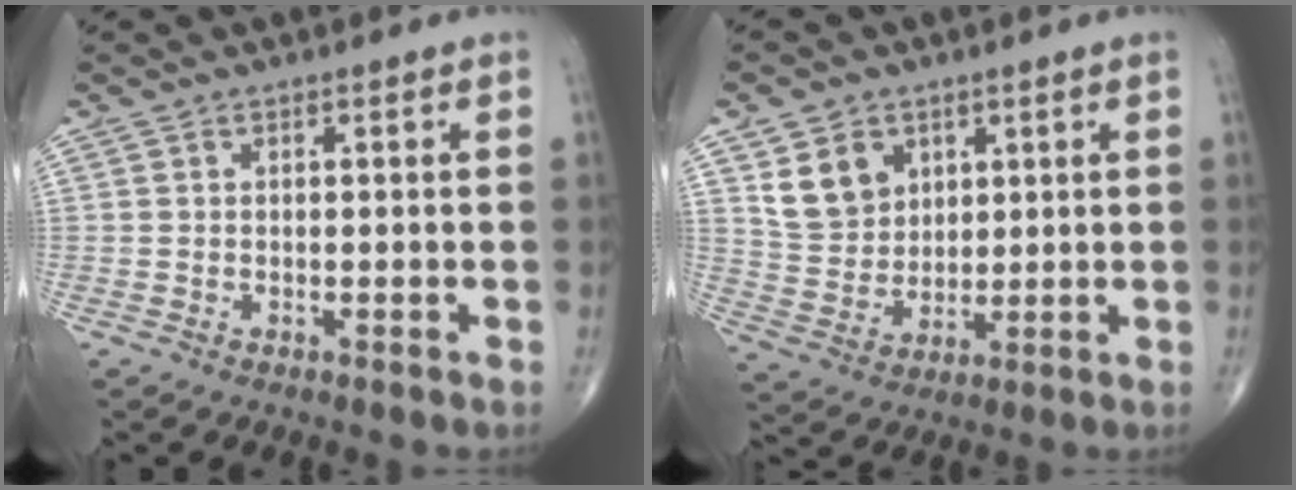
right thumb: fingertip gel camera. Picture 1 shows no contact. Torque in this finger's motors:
{"motor_torque": [0.16, 1.55, 0.34, 0.31, 0.03]}